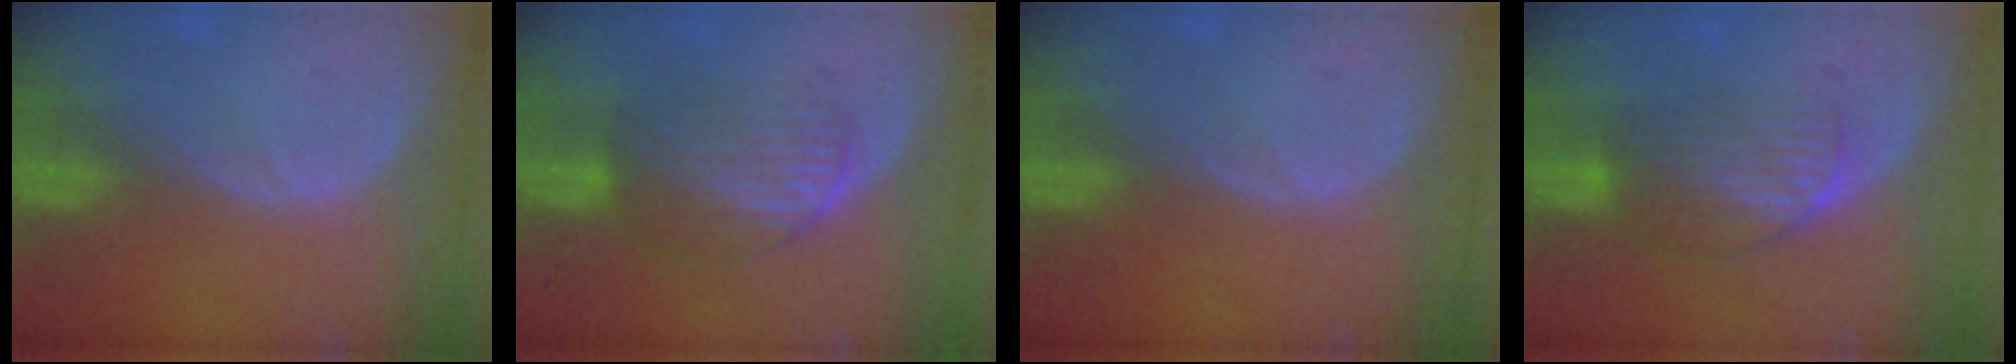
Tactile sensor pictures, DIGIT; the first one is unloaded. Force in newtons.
{"total": 6.3, "press": 6.2, "slide": 1.5}
{"total": 0.0}
{"total": 6.8, "press": 6.0, "slide": 3.3}